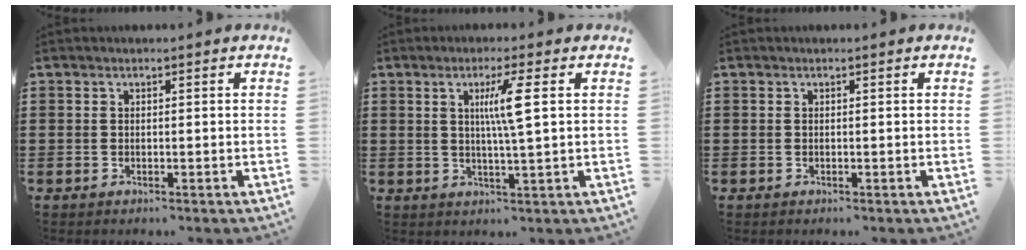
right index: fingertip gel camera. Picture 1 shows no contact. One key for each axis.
{"total": 5.6, "fx": 1.4, "fy": -0.1, "fz": 5.4, "tx": -0.106, "ty": -0.002, "tz": 0.018}
{"total": 0.0}